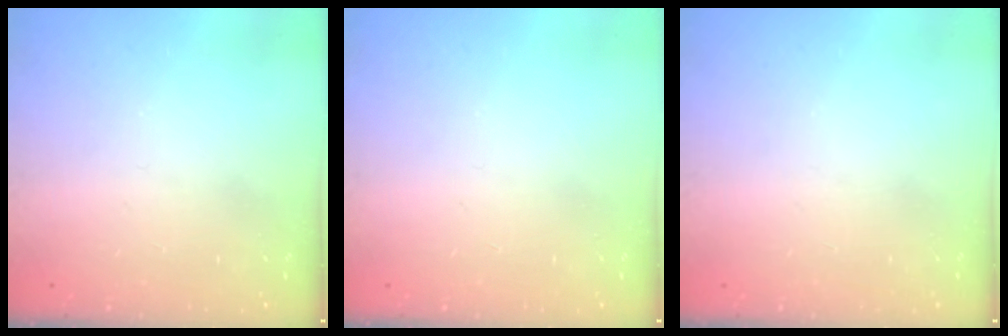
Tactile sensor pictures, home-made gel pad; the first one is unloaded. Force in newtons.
{"total": 0.0}
{"total": 0.0}